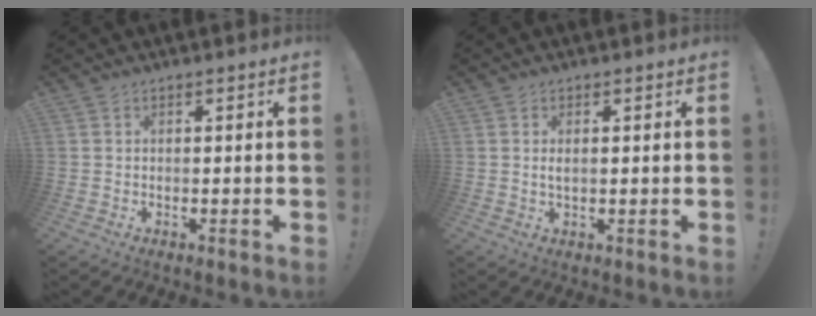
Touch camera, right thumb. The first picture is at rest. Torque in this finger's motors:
{"motor_torque": [-0.20, -0.08, 0.10, 0.37, 0.07]}